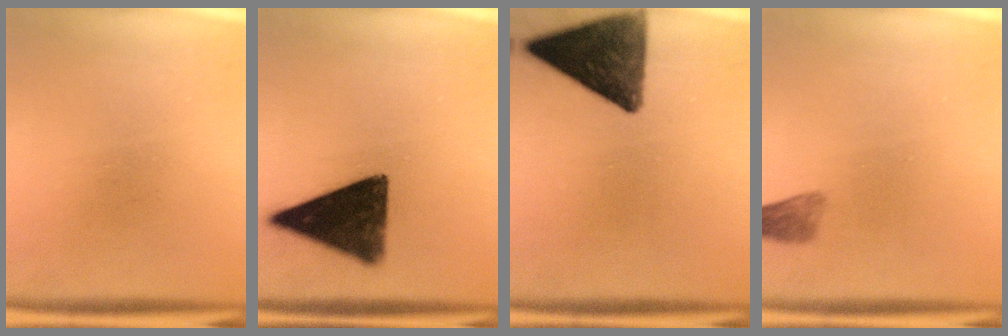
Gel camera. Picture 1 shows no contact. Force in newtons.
{"total": 13.9}
{"total": 12.4}
{"total": 2.1}